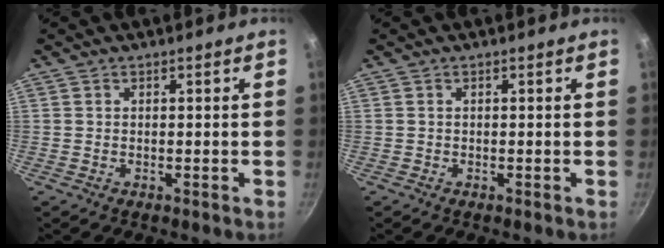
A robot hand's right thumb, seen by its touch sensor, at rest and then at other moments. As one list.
[{"total": 0.0}]